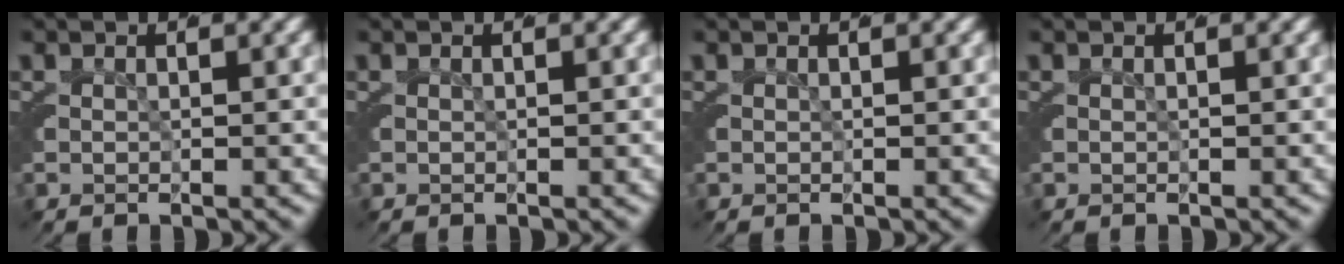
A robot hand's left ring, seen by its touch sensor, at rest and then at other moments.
{"total": 0.0}
{"total": 0.0}
{"total": 0.0}